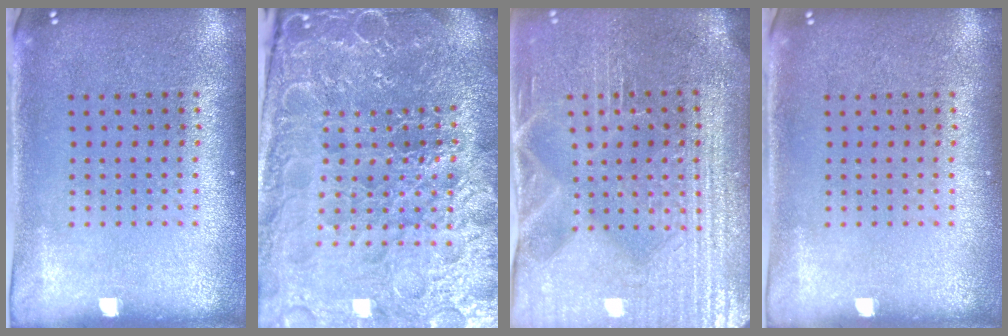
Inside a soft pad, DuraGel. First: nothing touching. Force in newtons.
{"total": 5.4, "press": 5.0, "slide": 1.9}
{"total": 4.3, "press": 4.0, "slide": 1.5}
{"total": 0.0}